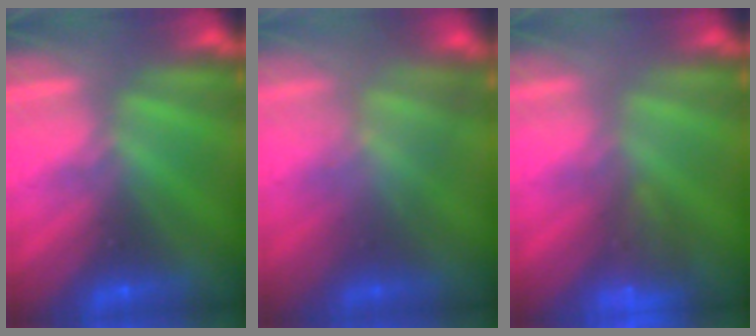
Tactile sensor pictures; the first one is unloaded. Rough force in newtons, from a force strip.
{"total": 3.6}
{"total": 9.2}